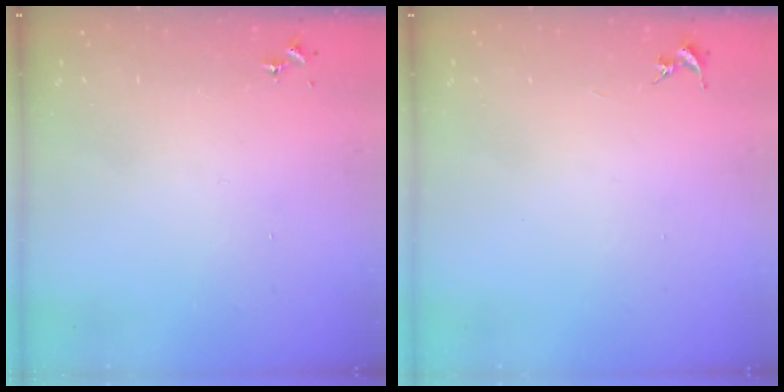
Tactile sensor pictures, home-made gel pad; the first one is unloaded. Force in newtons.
{"total": 0.0}